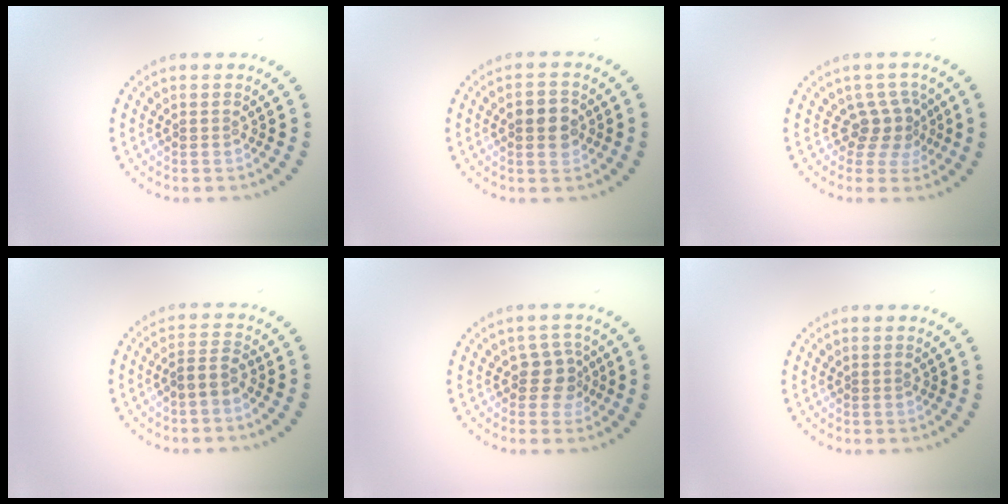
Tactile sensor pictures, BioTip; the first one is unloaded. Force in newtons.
{"total": 3.1, "press": 3.1, "slide": 0.2}
{"total": 2.8, "press": 1.9, "slide": 2.0}
{"total": 1.9, "press": 1.3, "slide": 1.4}
{"total": 2.5, "press": 2.0, "slide": 1.5}
{"total": 0.0}